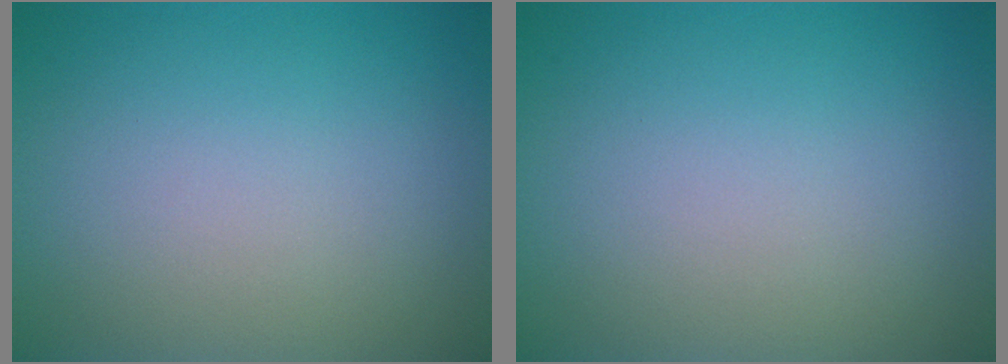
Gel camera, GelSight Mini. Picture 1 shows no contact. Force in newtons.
{"total": 0.0}